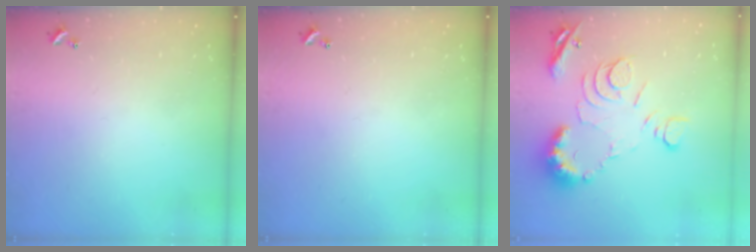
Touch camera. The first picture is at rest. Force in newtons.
{"total": 0.0}
{"total": 11.6, "press": 11.5, "slide": 1.2}